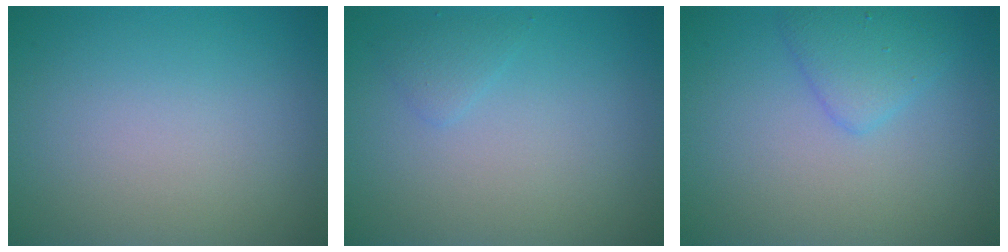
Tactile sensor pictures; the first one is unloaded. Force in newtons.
{"total": 1.0, "press": 1.0, "slide": 0.1}
{"total": 2.3, "press": 2.3, "slide": 0.0}